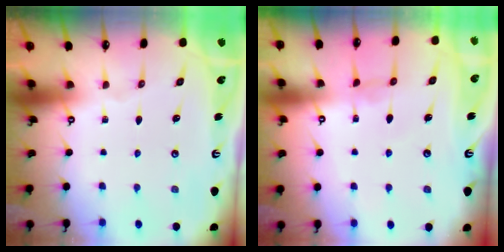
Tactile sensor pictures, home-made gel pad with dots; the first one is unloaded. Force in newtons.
{"total": 0.6, "press": 0.4, "slide": 0.5}